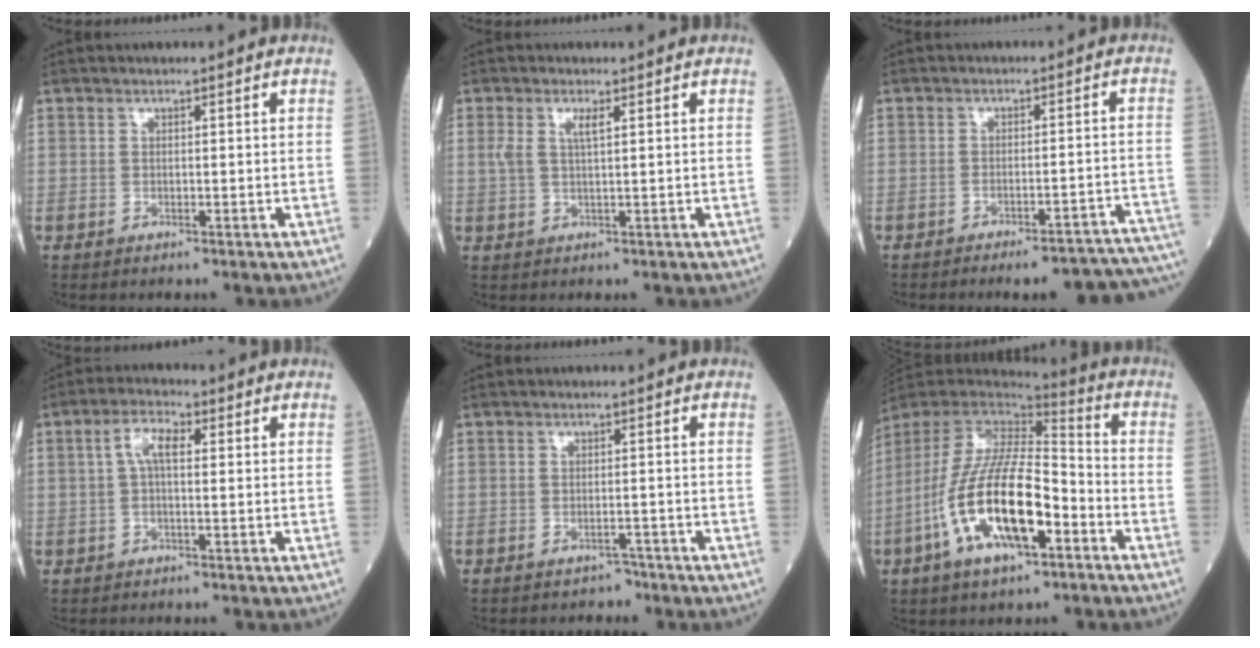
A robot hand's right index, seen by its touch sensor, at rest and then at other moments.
{"total": 2.7, "force": [1.1, 0.6, 2.4], "torque": [-0.057, 0.007, 0.023]}
{"total": 14.1, "force": [-13.2, 0.9, 4.8], "torque": [0.001, 0.022, -0.151]}
{"total": 4.4, "force": [1.0, 1.5, 4.1], "torque": [-0.087, 0.017, 0.020]}
{"total": 1.4, "force": [-1.1, 0.7, 0.3], "torque": [-0.003, 0.001, -0.016]}
{"total": 18.6, "force": [-7.1, 5.3, 16.3], "torque": [-0.355, -0.013, -0.128]}